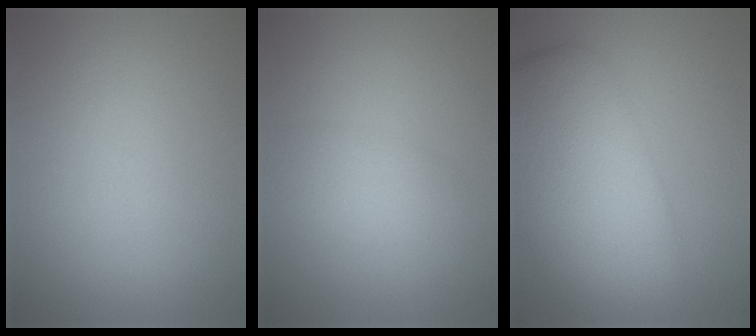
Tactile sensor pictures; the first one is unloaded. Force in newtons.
{"total": 2.5, "press": 2.4, "slide": 0.2}
{"total": 10.8, "press": 10.8, "slide": 0.4}